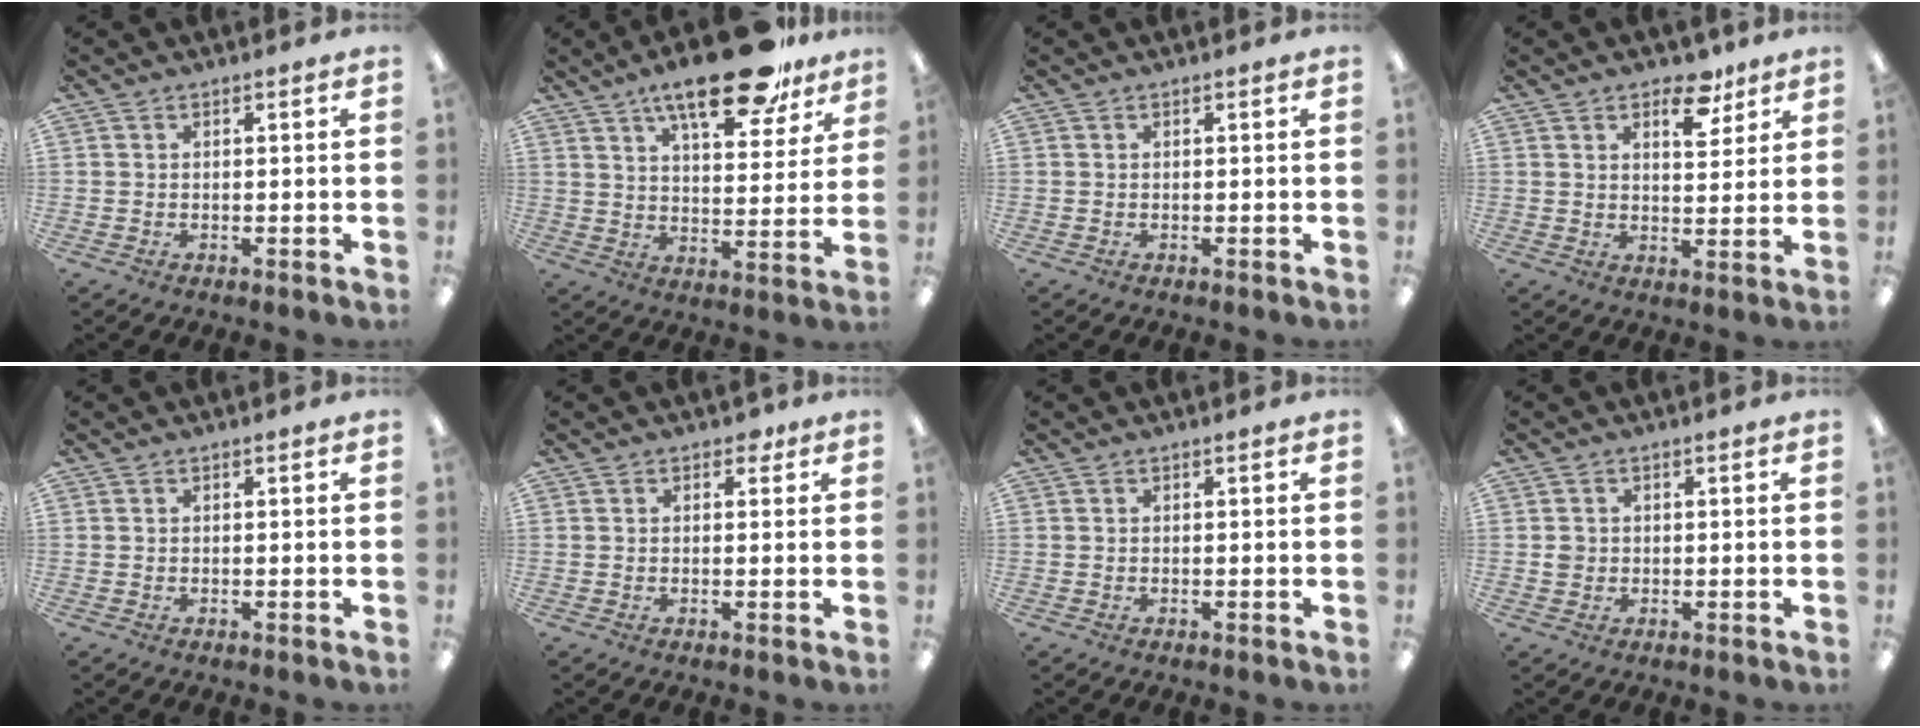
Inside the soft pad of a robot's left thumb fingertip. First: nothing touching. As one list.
[{"total": 18.8, "force": [13.3, 6.5, 11.6], "torque": [-0.170, -0.070, 0.215]}, {"total": 0.0}, {"total": 8.6, "force": [5.5, 4.4, 5.0], "torque": [-0.048, -0.027, 0.088]}, {"total": 0.0}, {"total": 2.4, "force": [1.2, 1.5, 1.4], "torque": [-0.006, -0.004, 0.016]}, {"total": 0.0}, {"total": 1.7, "force": [0.0, 1.7, 0.5], "torque": [-0.010, 0.005, -0.002]}]